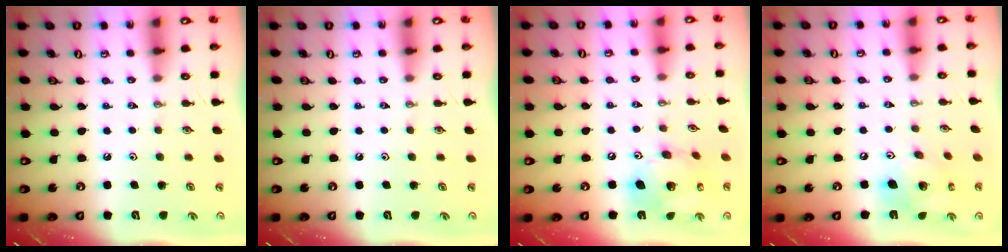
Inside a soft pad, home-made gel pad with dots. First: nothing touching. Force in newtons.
{"total": 0.0}
{"total": 15.2, "press": 15.1, "slide": 1.9}
{"total": 15.6, "press": 15.3, "slide": 2.8}